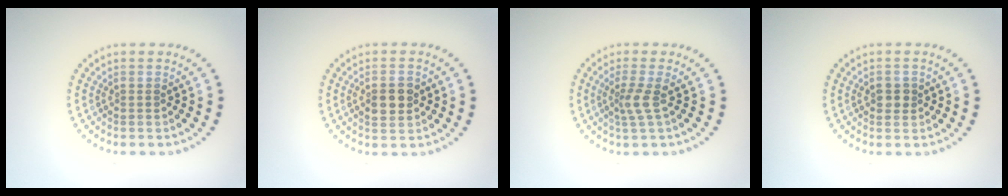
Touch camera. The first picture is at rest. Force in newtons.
{"total": 2.8, "press": 2.8, "slide": 0.2}
{"total": 2.0, "press": 1.3, "slide": 1.5}
{"total": 1.4, "press": 1.4, "slide": 0.4}